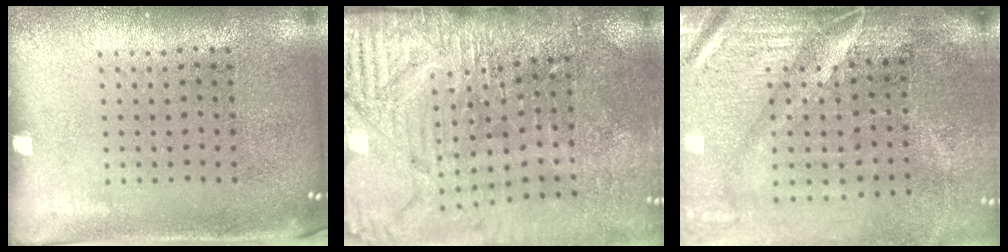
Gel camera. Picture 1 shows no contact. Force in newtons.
{"total": 4.0, "press": 3.6, "slide": 1.7}
{"total": 4.5, "press": 3.9, "slide": 2.3}